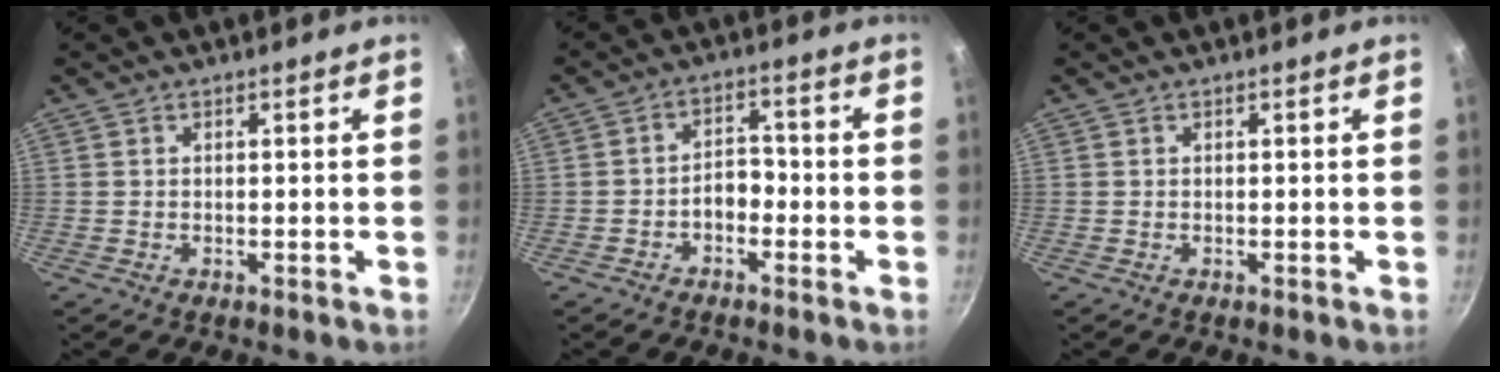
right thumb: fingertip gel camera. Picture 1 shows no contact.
{"total": 4.4, "force": [-1.8, 2.9, 2.8], "torque": [-0.028, 0.027, -0.039]}
{"total": 0.0}